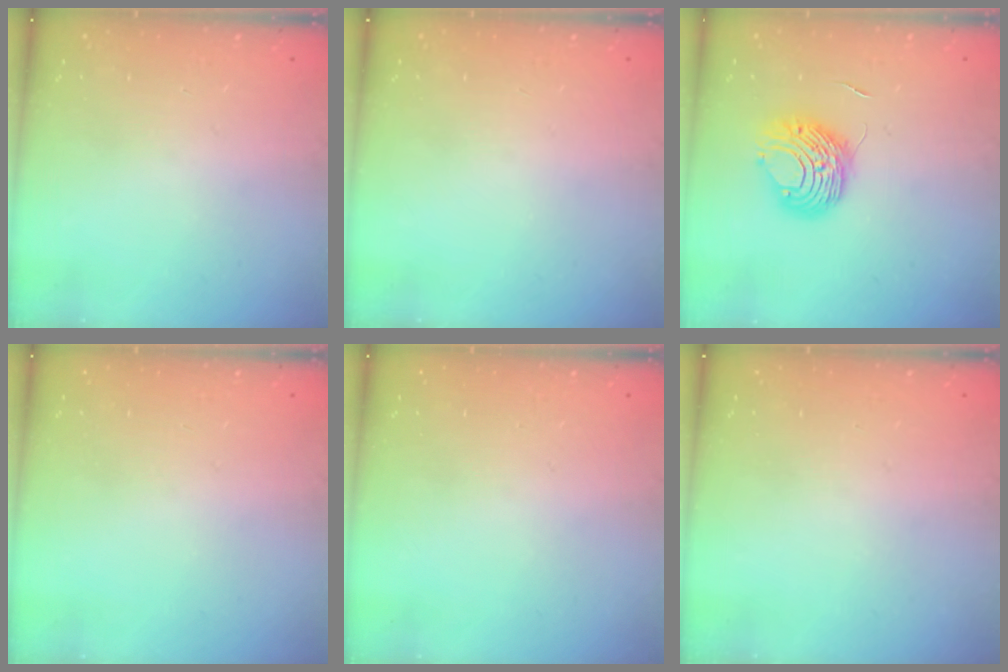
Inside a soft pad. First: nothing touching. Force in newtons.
{"total": 0.0}
{"total": 8.7, "press": 8.7, "slide": 0.4}
{"total": 0.0}
{"total": 0.0}
{"total": 0.0}